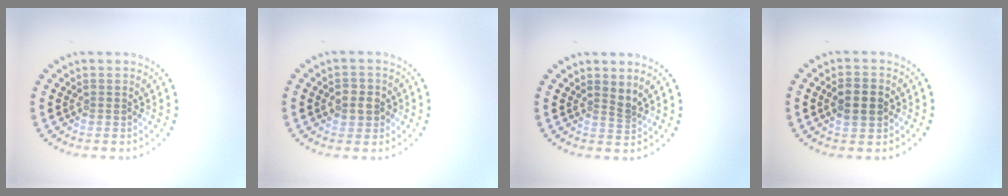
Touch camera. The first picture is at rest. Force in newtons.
{"total": 2.2, "press": 2.2, "slide": 0.3}
{"total": 1.3, "press": 0.8, "slide": 1.0}
{"total": 2.9, "press": 2.9, "slide": 0.1}